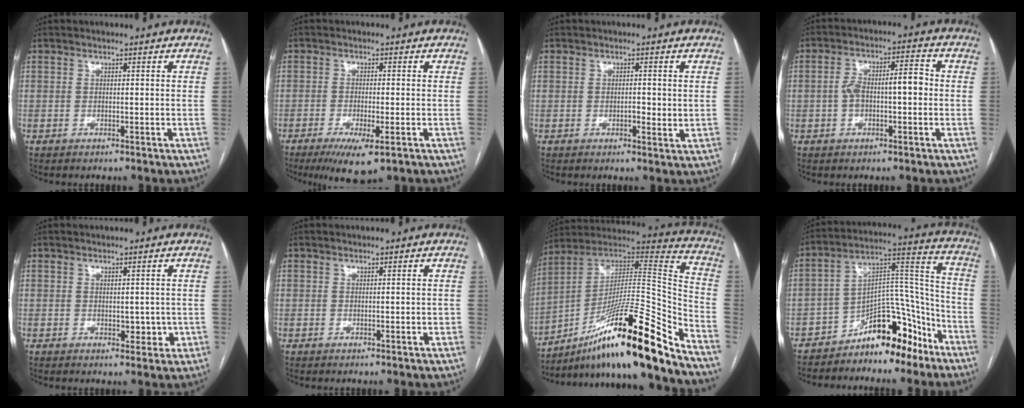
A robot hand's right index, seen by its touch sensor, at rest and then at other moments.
{"total": 6.7, "force": [-3.6, 1.1, 5.5], "torque": [-0.095, -0.018, -0.056]}
{"total": 2.3, "force": [0.0, 0.9, 2.1], "torque": [-0.030, -0.001, 0.000]}
{"total": 7.2, "force": [-0.4, 2.7, 6.7], "torque": [-0.127, 0.036, -0.007]}
{"total": 2.7, "force": [-0.3, 1.7, 2.1], "torque": [-0.021, 0.000, 0.003]}
{"total": 0.8, "force": [-0.1, 0.2, 0.8], "torque": [-0.012, -0.001, 0.000]}
{"total": 24.8, "force": [-16.9, 0.6, 18.2], "torque": [-0.262, 0.015, -0.291]}
{"total": 12.7, "force": [-9.1, 5.5, 6.9], "torque": [-0.103, 0.061, -0.147]}